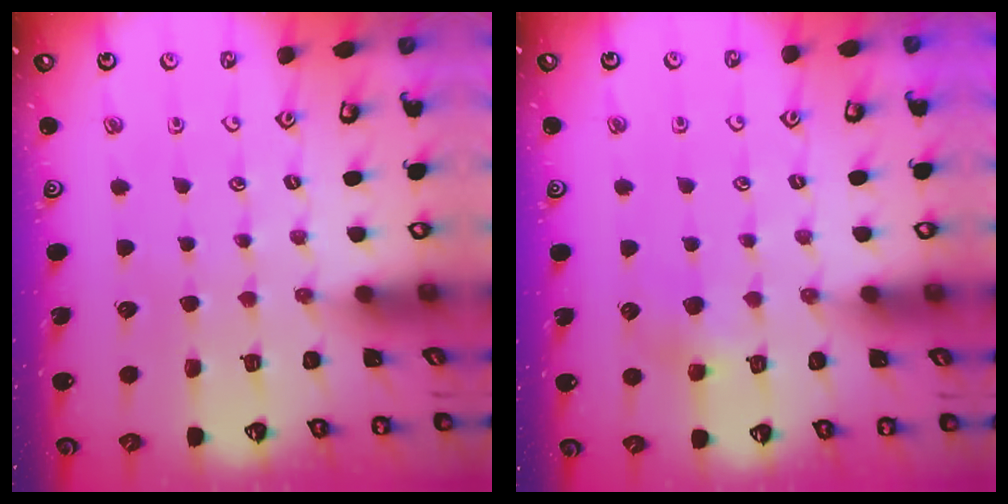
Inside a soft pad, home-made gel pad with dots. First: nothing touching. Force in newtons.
{"total": 5.2, "press": 5.2, "slide": 0.5}